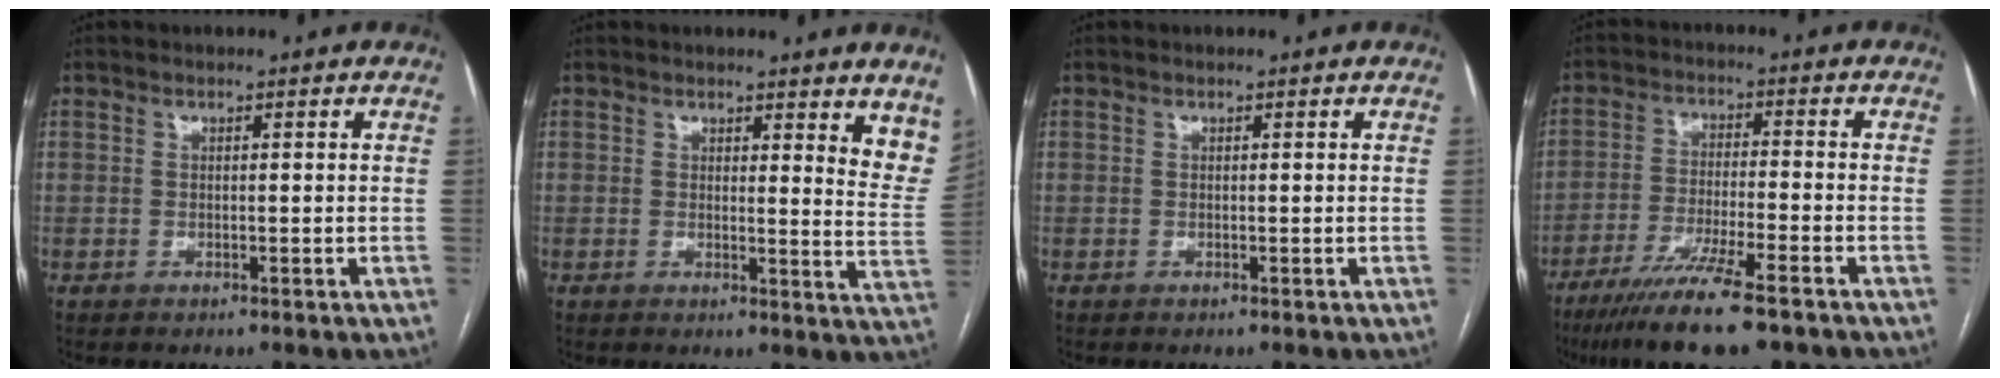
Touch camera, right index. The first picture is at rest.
{"total": 8.1, "force": [6.8, 1.8, 4.2], "torque": [-0.026, -0.037, 0.053]}
{"total": 0.0}
{"total": 12.7, "force": [-9.0, 1.0, 8.8], "torque": [-0.155, -0.033, -0.148]}